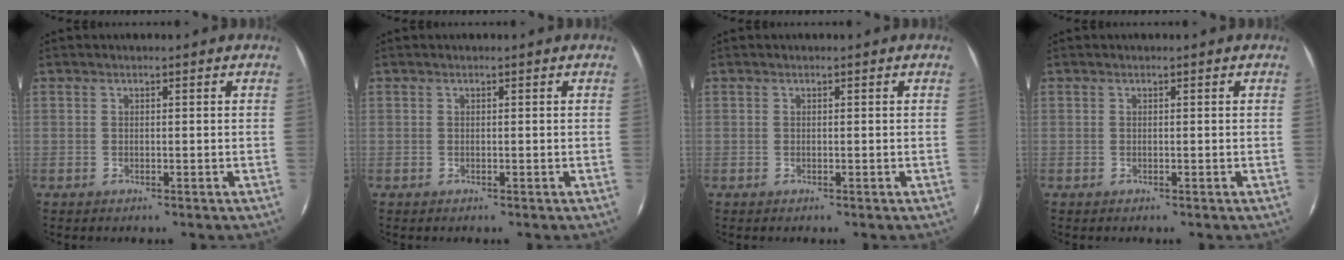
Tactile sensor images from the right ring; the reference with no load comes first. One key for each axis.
{"total": 0.0}
{"total": 0.0}
{"total": 0.0}